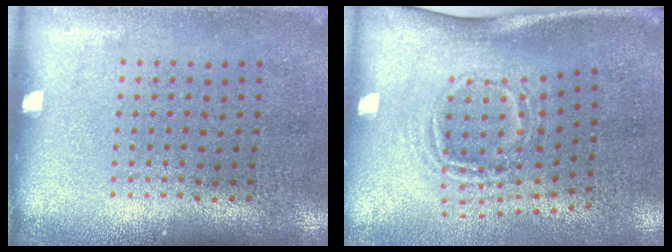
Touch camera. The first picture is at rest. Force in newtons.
{"total": 1.8, "press": 1.2, "slide": 1.4}